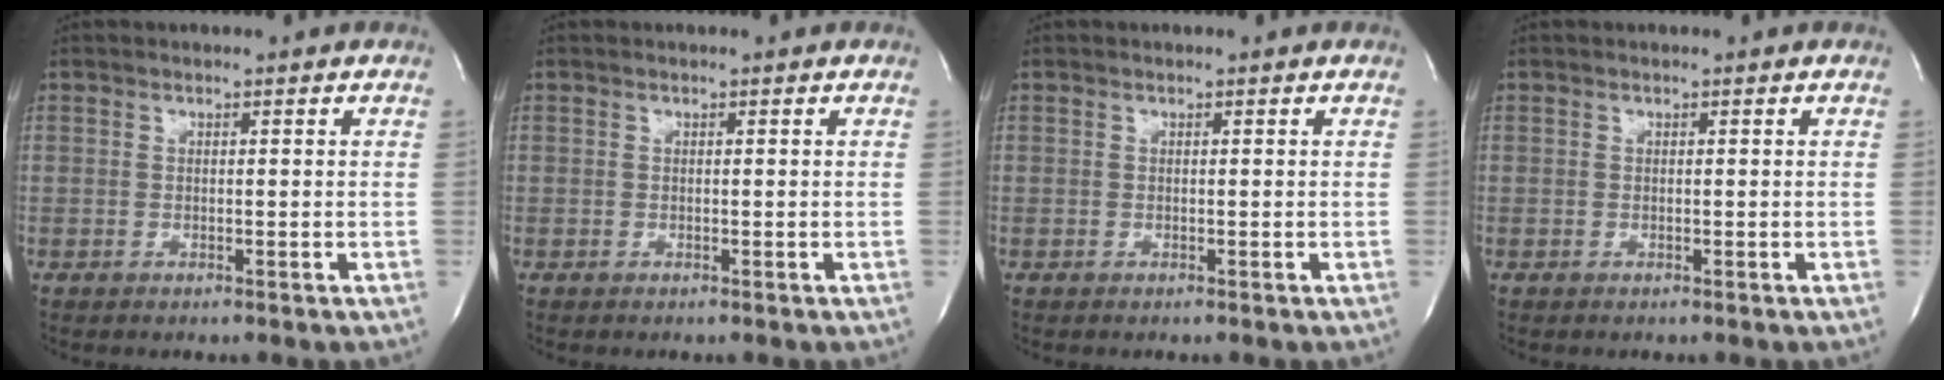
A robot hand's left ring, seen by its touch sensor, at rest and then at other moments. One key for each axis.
{"total": 0.0}
{"total": 0.0}
{"total": 0.0}